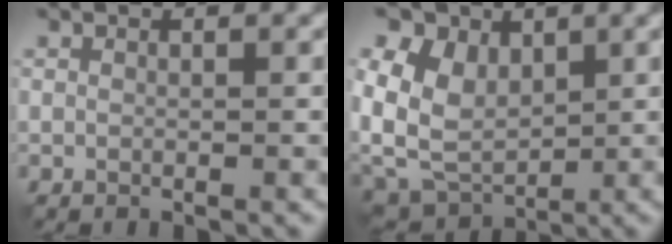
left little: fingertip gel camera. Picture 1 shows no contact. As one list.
[{"total": 8.5, "force": [1.7, 6.5, 5.2], "torque": [-0.119, 0.011, 0.036]}]